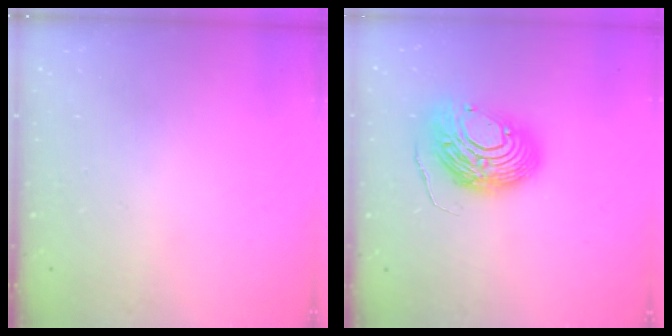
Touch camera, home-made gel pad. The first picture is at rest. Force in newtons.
{"total": 13.1, "press": 13.1, "slide": 1.3}